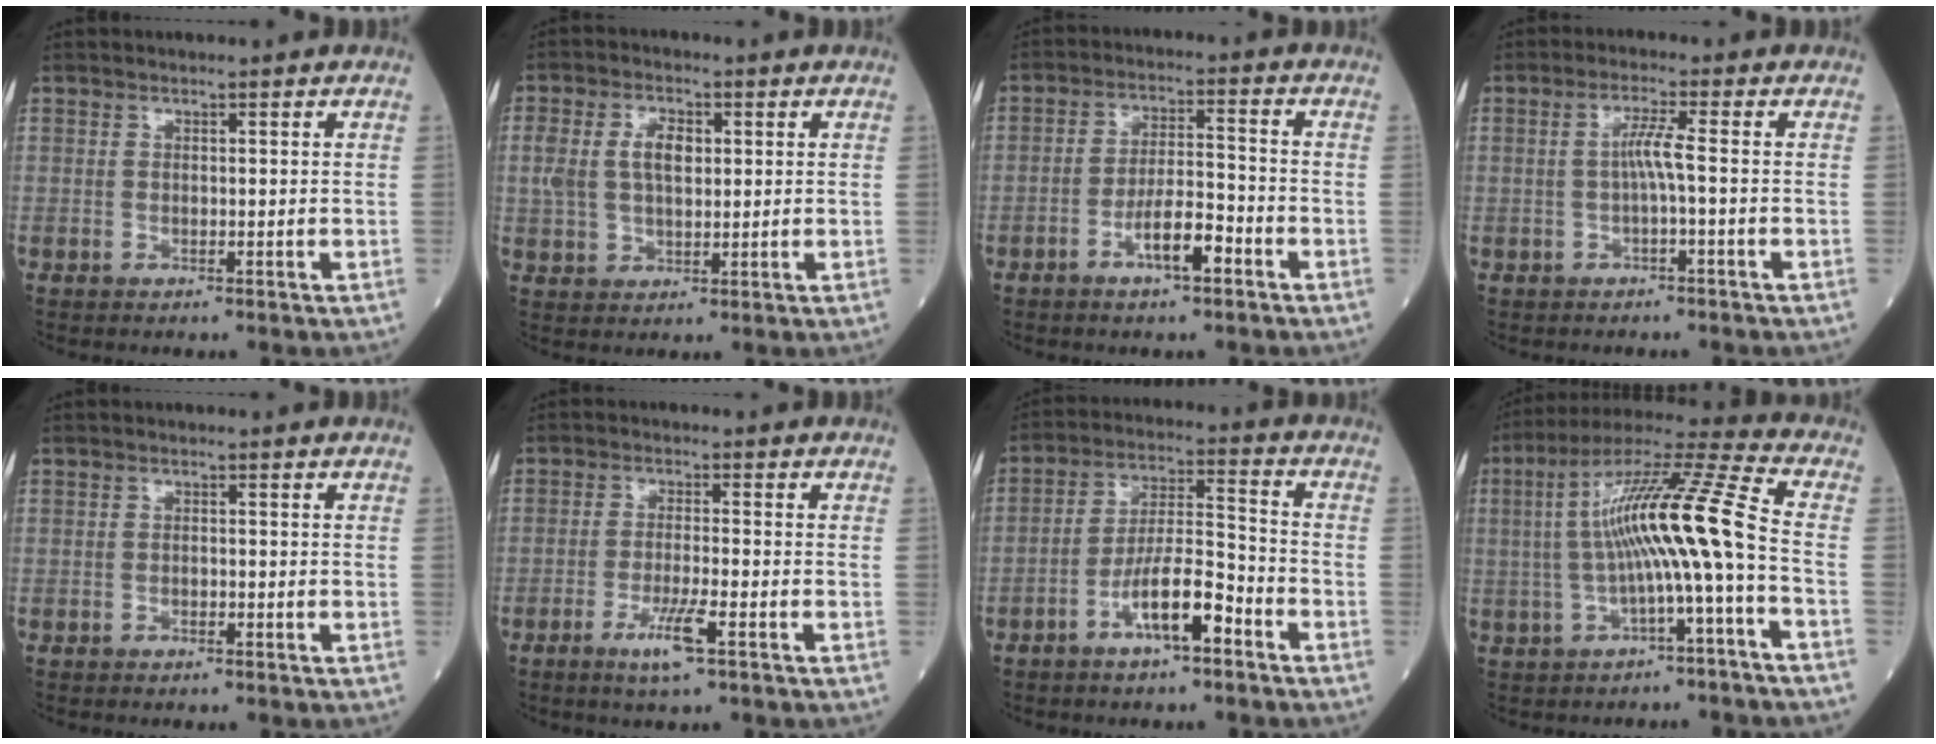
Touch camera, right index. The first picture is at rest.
{"total": 6.8, "force": [1.3, 3.8, 5.5], "torque": [-0.119, 0.018, 0.032]}
{"total": 6.4, "force": [-3.5, 1.3, 5.3], "torque": [-0.097, 0.003, -0.062]}
{"total": 3.0, "force": [-0.5, -0.3, 3.0], "torque": [-0.056, 0.008, -0.006]}
{"total": 0.8, "force": [-0.5, 0.3, 0.6], "torque": [-0.010, -0.001, -0.009]}
{"total": 5.2, "force": [-2.8, 0.0, 4.4], "torque": [-0.083, -0.012, -0.052]}
{"total": 9.0, "force": [-5.0, 1.6, 7.4], "torque": [-0.138, 0.006, -0.091]}
{"total": 14.1, "force": [-1.1, -0.3, 14.1], "torque": [-0.251, 0.034, -0.026]}